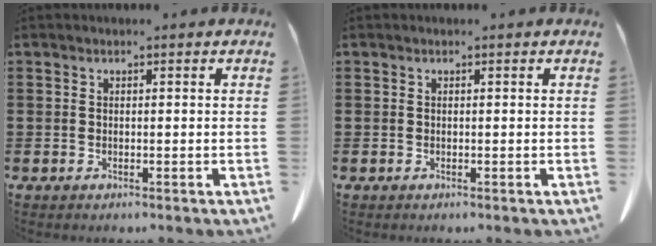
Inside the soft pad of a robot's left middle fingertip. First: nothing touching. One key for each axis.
{"total": 0.0}